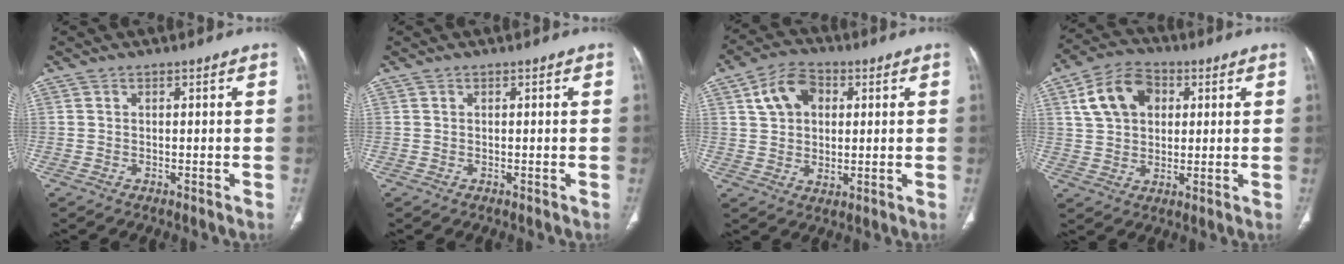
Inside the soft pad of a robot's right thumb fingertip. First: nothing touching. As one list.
[{"total": 0.0}, {"total": 9.7, "force": [3.0, 6.8, 6.1], "torque": [-0.090, 0.001, 0.051]}, {"total": 11.4, "force": [3.6, 8.1, 7.1], "torque": [-0.110, 0.007, 0.061]}]